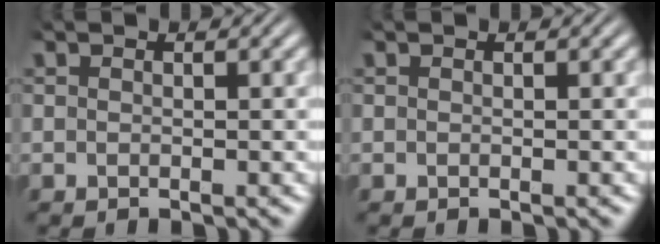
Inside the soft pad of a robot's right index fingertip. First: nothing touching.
{"total": 0.0}